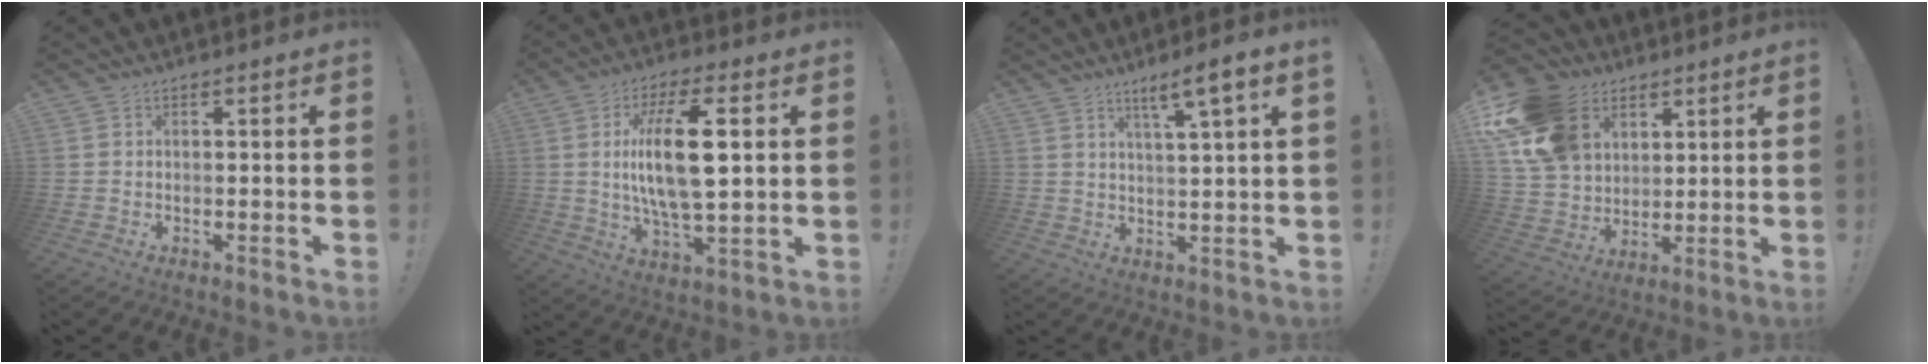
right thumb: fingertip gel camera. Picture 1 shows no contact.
{"total": 16.2, "force": [2.0, 5.3, 15.2], "torque": [-0.295, -0.012, 0.018]}
{"total": 6.0, "force": [3.7, -0.7, 4.6], "torque": [-0.069, -0.021, 0.054]}
{"total": 19.4, "force": [8.0, 14.6, 9.9], "torque": [-0.192, -0.027, 0.159]}